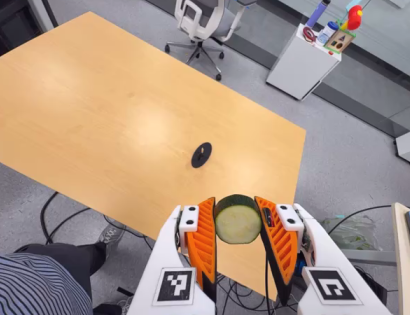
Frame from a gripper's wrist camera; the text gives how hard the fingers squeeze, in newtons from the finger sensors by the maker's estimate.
{"total": 12.5, "left": 11.9, "right": 13.0}